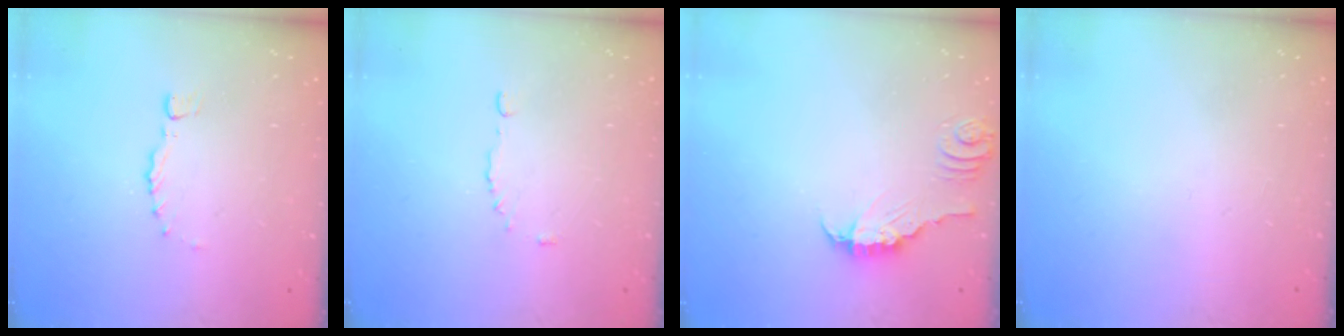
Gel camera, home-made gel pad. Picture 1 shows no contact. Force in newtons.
{"total": 4.7, "press": 4.6, "slide": 0.6}
{"total": 3.9, "press": 3.9, "slide": 0.2}
{"total": 0.0}